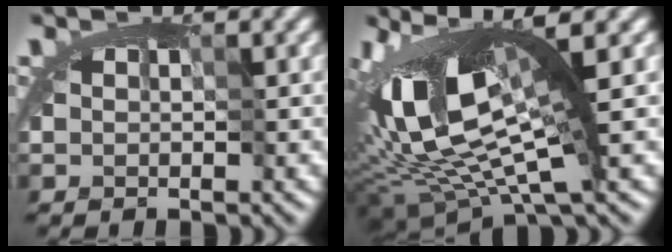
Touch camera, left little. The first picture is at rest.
{"total": 11.4, "force": [-0.7, 3.1, 10.9], "torque": [-0.205, -0.004, -0.008]}